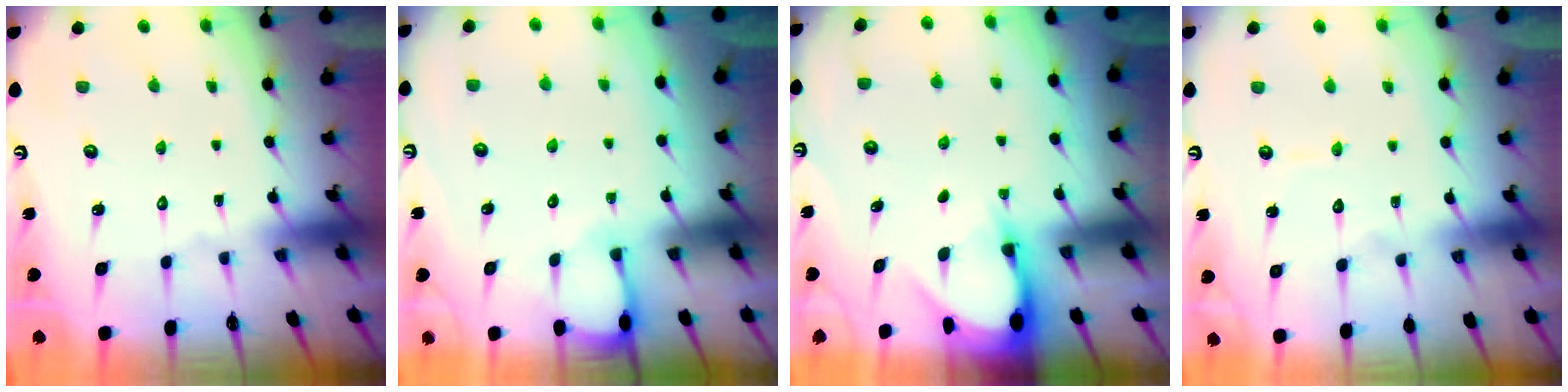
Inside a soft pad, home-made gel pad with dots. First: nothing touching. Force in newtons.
{"total": 2.0, "press": 2.0, "slide": 0.3}
{"total": 3.0, "press": 3.0, "slide": 0.3}
{"total": 4.2, "press": 4.2, "slide": 0.4}